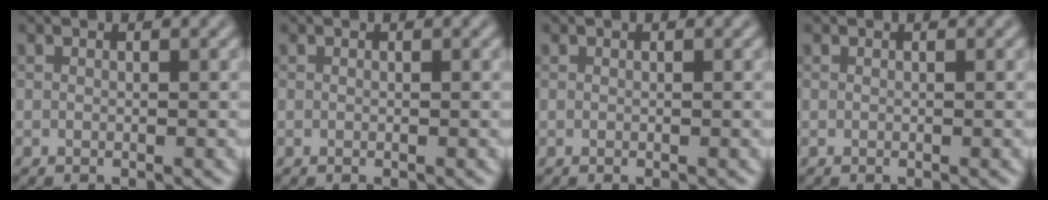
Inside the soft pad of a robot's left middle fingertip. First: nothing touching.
{"total": 0.0}
{"total": 0.0}
{"total": 0.0}